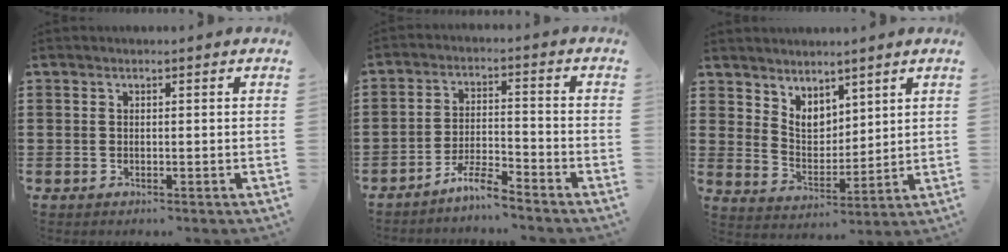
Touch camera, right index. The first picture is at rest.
{"total": 4.7, "force": [-4.3, 0.3, 1.8], "torque": [-0.049, 0.002, -0.088]}
{"total": 5.2, "force": [4.3, 2.8, 1.3], "torque": [-0.043, -0.013, 0.081]}